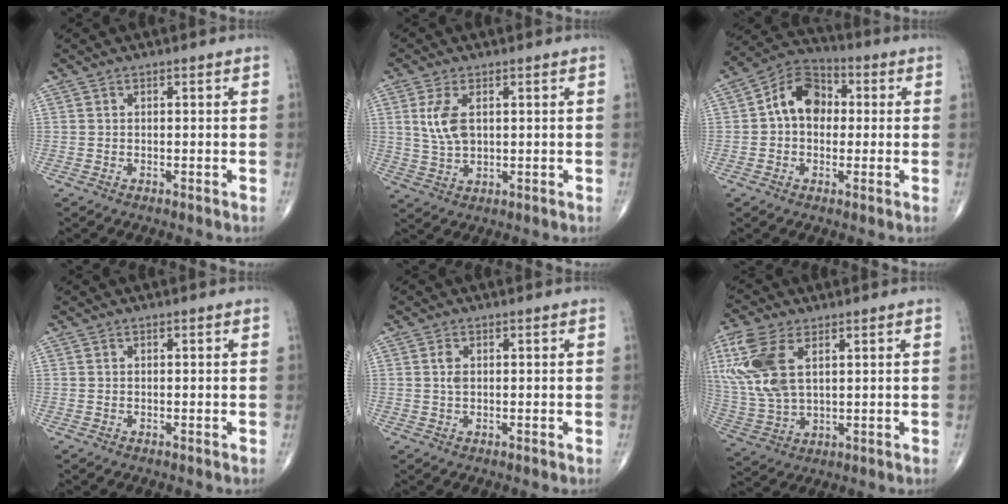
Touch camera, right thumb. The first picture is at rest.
{"total": 6.4, "force": [1.6, 3.3, 5.2], "torque": [-0.110, -0.005, 0.038]}
{"total": 10.5, "force": [1.0, 7.8, 7.0], "torque": [-0.092, 0.030, 0.001]}
{"total": 0.0}
{"total": 1.7, "force": [0.3, 0.9, 1.4], "torque": [-0.031, 0.001, 0.007]}
{"total": 14.5, "force": [4.9, 7.8, 11.2], "torque": [-0.262, -0.007, 0.105]}